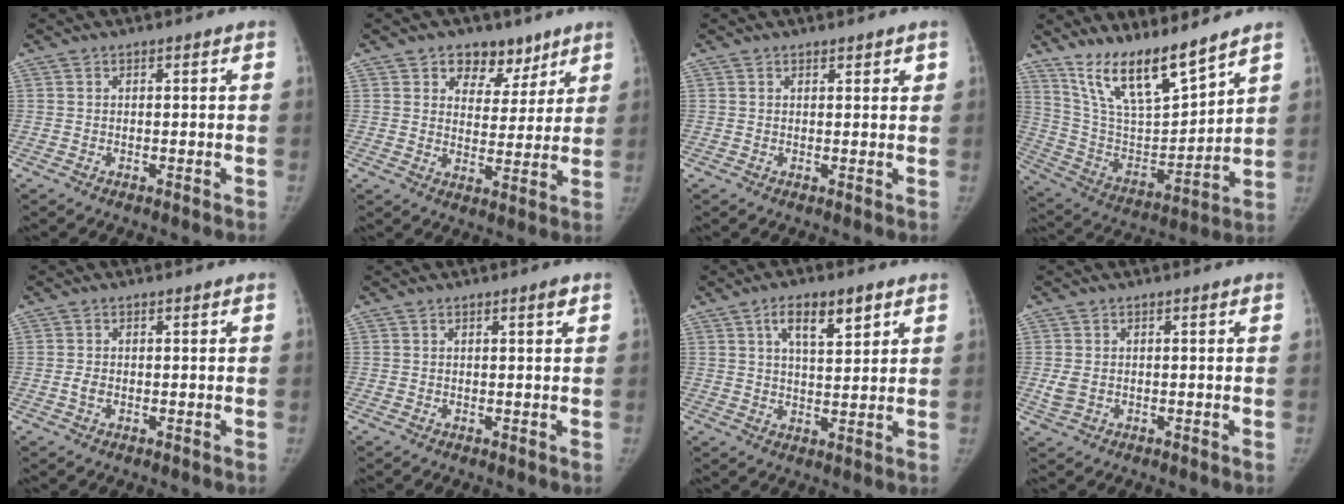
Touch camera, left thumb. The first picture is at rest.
{"total": 8.4, "force": [5.4, 5.8, 2.8], "torque": [0.004, -0.025, 0.082]}
{"total": 1.4, "force": [1.1, 0.6, 0.7], "torque": [0.004, -0.003, 0.012]}
{"total": 15.7, "force": [12.4, 3.5, 9.0], "torque": [-0.134, -0.073, 0.243]}
{"total": 1.4, "force": [-0.2, 1.0, 1.0], "torque": [-0.017, 0.000, -0.005]}
{"total": 1.1, "force": [0.6, 0.0, 0.9], "torque": [-0.011, -0.002, 0.009]}
{"total": 8.1, "force": [4.2, 3.1, 6.2], "torque": [-0.083, -0.018, 0.069]}
{"total": 2.5, "force": [-0.2, 1.9, 1.6], "torque": [-0.039, -0.001, -0.001]}